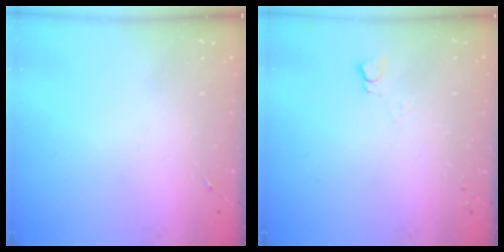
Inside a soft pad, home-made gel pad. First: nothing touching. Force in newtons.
{"total": 2.8, "press": 2.7, "slide": 0.3}